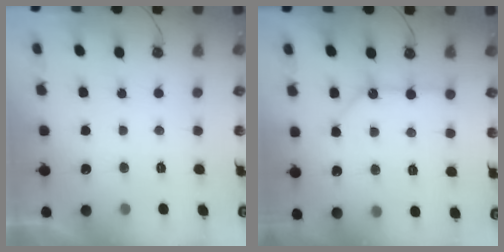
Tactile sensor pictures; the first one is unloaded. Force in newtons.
{"total": 10.5, "press": 10.5, "slide": 1.0}